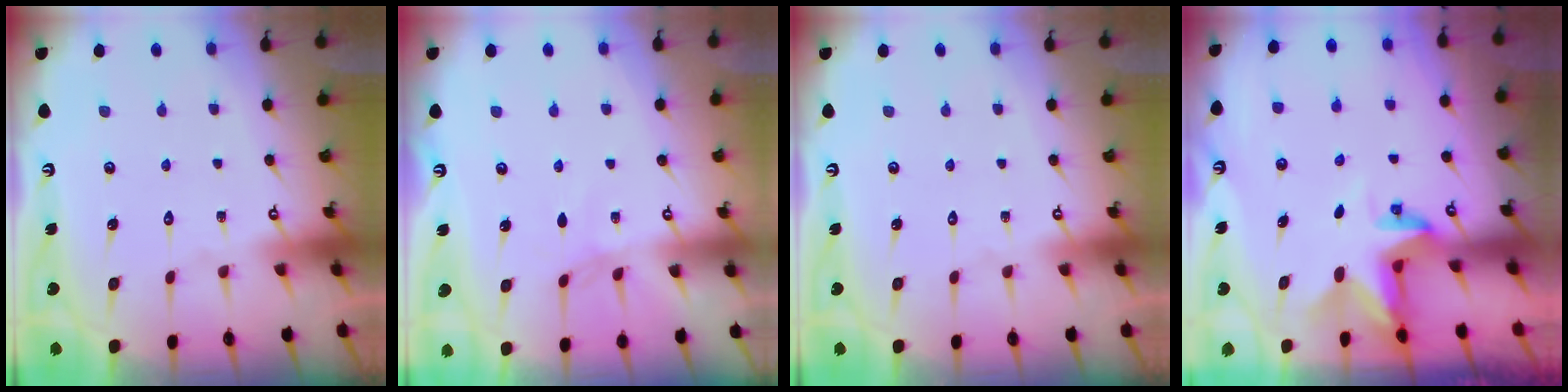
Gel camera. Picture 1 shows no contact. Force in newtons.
{"total": 2.2, "press": 2.1, "slide": 0.4}
{"total": 0.0}
{"total": 2.9, "press": 2.9, "slide": 0.2}